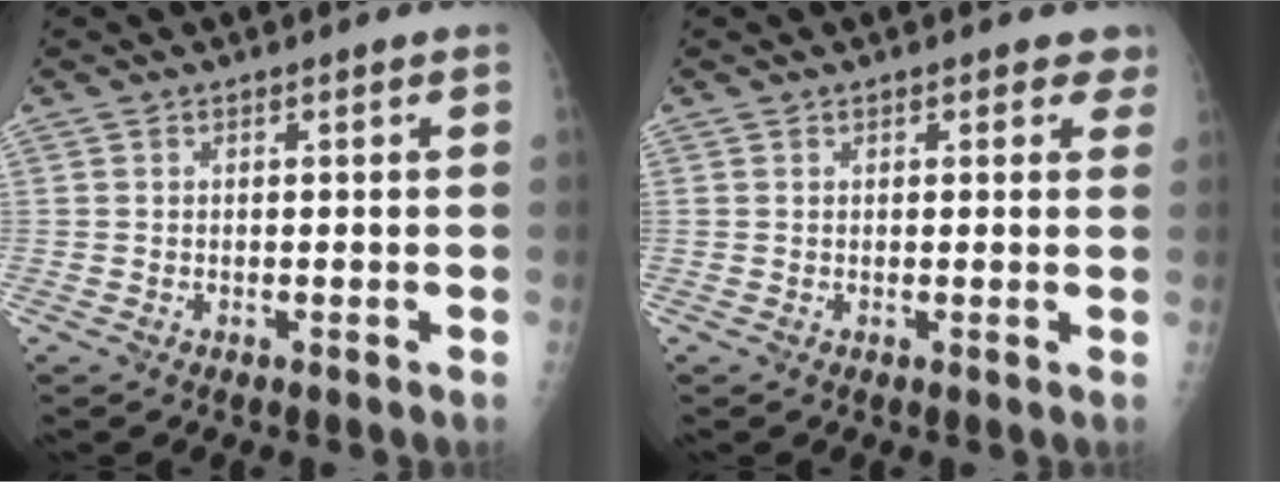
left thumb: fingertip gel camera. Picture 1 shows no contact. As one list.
[{"total": 2.8, "force": [1.7, 1.6, 1.6], "torque": [0.007, -0.003, 0.015]}]